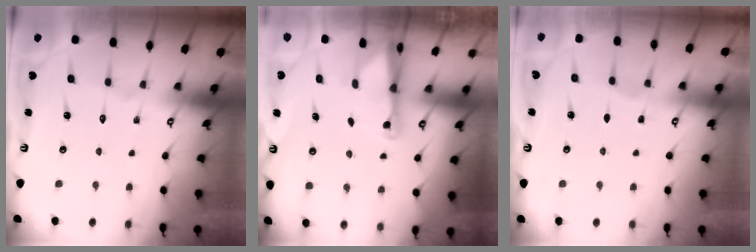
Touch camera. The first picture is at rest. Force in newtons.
{"total": 1.8, "press": 1.8, "slide": 0.4}
{"total": 1.9, "press": 1.9, "slide": 0.3}